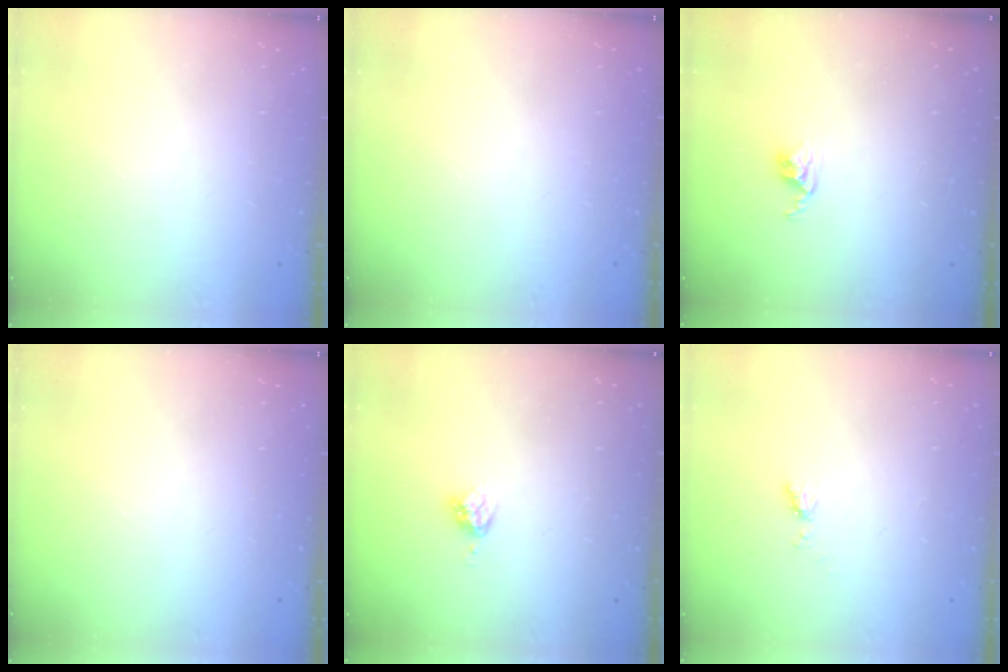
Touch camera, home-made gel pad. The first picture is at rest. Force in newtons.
{"total": 0.0}
{"total": 2.8, "press": 2.7, "slide": 0.4}
{"total": 0.0}
{"total": 4.6, "press": 4.6, "slide": 0.1}
{"total": 4.2, "press": 4.1, "slide": 0.8}